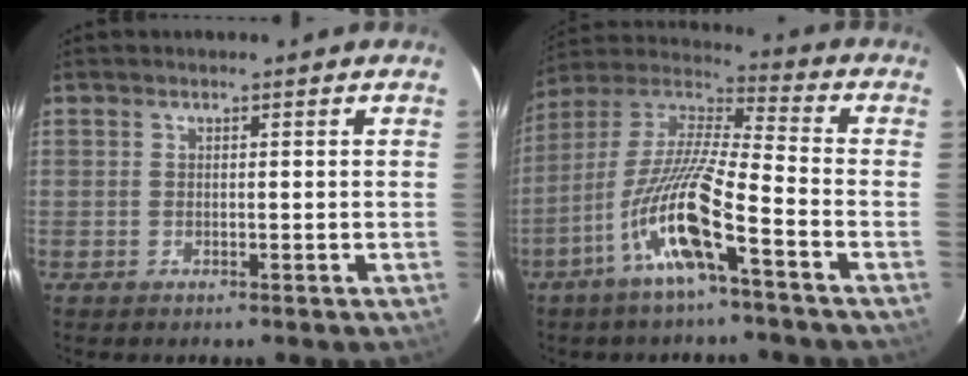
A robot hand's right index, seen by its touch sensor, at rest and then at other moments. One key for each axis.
{"total": 14.5, "fx": -6.6, "fy": 0.8, "fz": 12.9, "tx": -0.264, "ty": -0.002, "tz": -0.132}